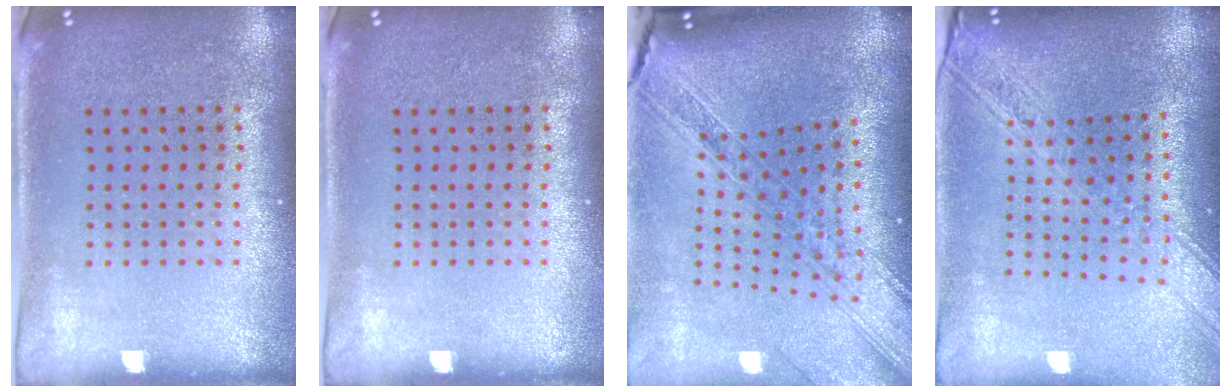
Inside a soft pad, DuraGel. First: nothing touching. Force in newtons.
{"total": 0.0}
{"total": 2.8, "press": 2.2, "slide": 1.7}
{"total": 2.3, "press": 1.9, "slide": 1.3}